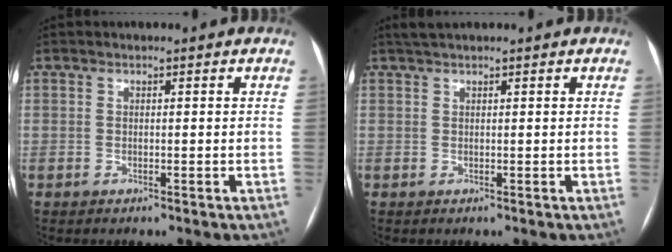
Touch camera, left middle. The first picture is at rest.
{"total": 2.0, "force": [1.7, 0.0, 1.0], "torque": [-0.017, 0.019, 0.032]}